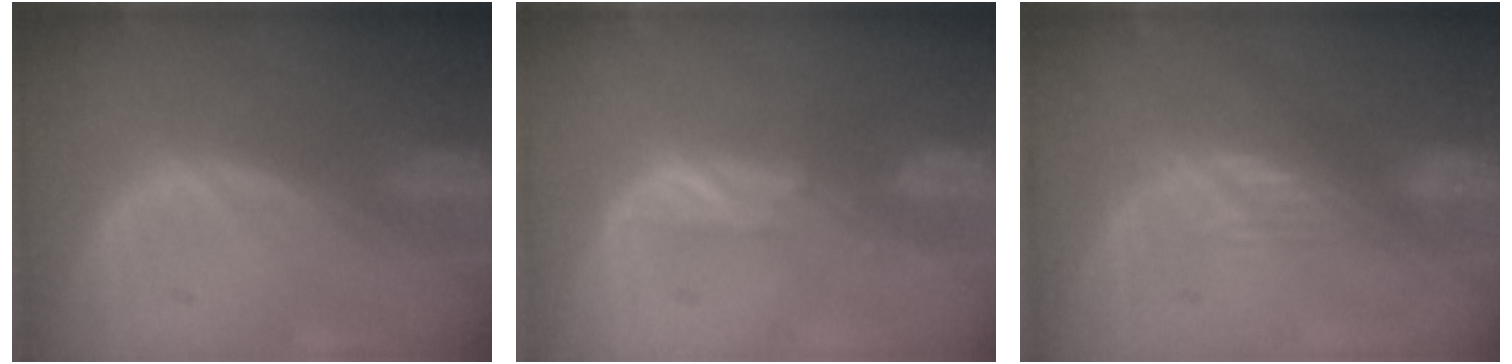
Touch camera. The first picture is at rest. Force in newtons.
{"total": 2.7, "press": 2.6, "slide": 0.8}
{"total": 3.0, "press": 2.6, "slide": 1.5}